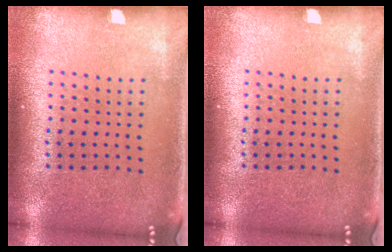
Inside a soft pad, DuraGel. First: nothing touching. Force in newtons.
{"total": 0.0}